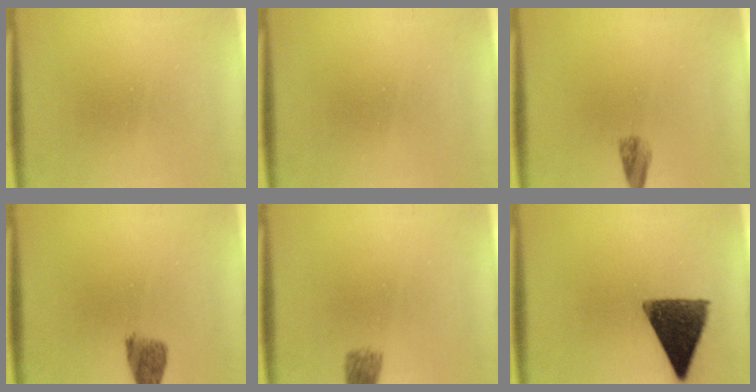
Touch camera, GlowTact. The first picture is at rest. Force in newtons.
{"total": 0.0}
{"total": 1.8}
{"total": 3.9}
{"total": 2.6}
{"total": 12.4}